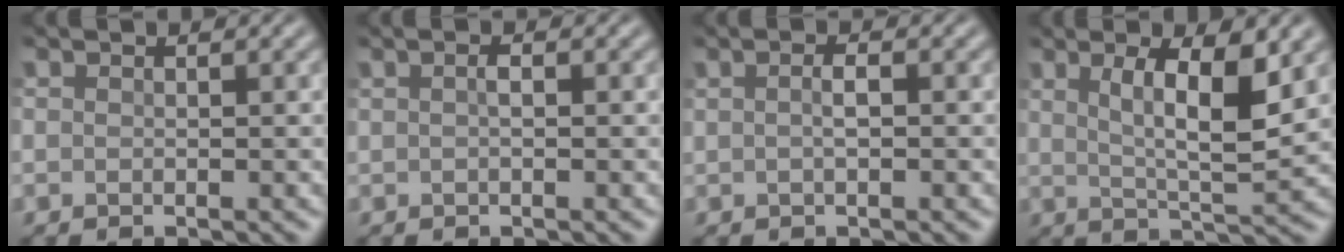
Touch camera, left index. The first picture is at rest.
{"total": 0.9, "force": [0.0, 0.3, 0.8], "torque": [-0.021, 0.002, -0.001]}
{"total": 1.4, "force": [0.0, 0.4, 1.3], "torque": [-0.027, -0.002, 0.000]}
{"total": 6.2, "force": [2.1, 1.7, 5.6], "torque": [-0.096, -0.010, 0.038]}